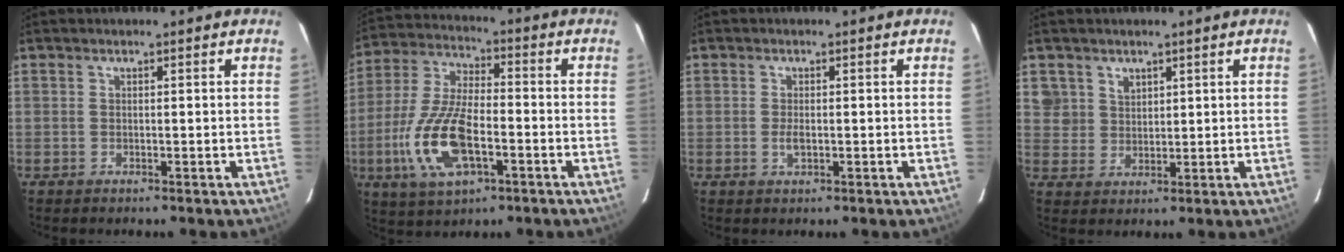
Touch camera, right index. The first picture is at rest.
{"total": 16.0, "force": [-5.3, 6.8, 13.5], "torque": [-0.296, -0.009, -0.097]}
{"total": 2.0, "force": [-0.5, 1.1, 1.7], "torque": [-0.033, -0.002, -0.008]}
{"total": 4.8, "force": [2.4, 4.1, 0.5], "torque": [0.009, 0.019, 0.049]}